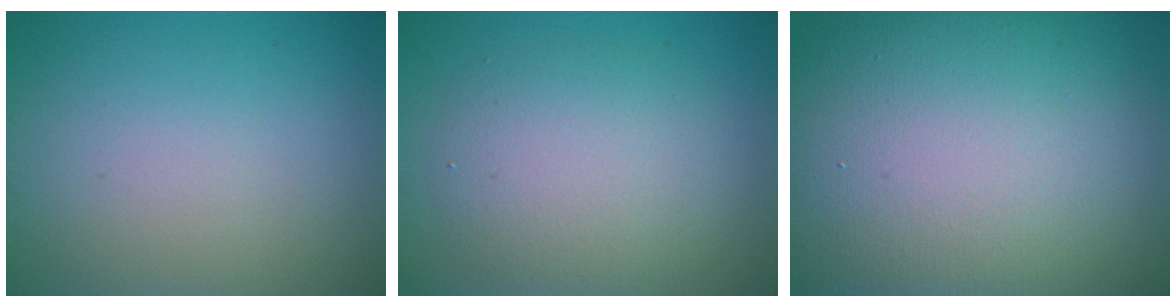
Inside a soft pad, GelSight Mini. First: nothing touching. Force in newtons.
{"total": 5.8, "press": 5.8, "slide": 0.2}
{"total": 22.8, "press": 22.7, "slide": 1.1}